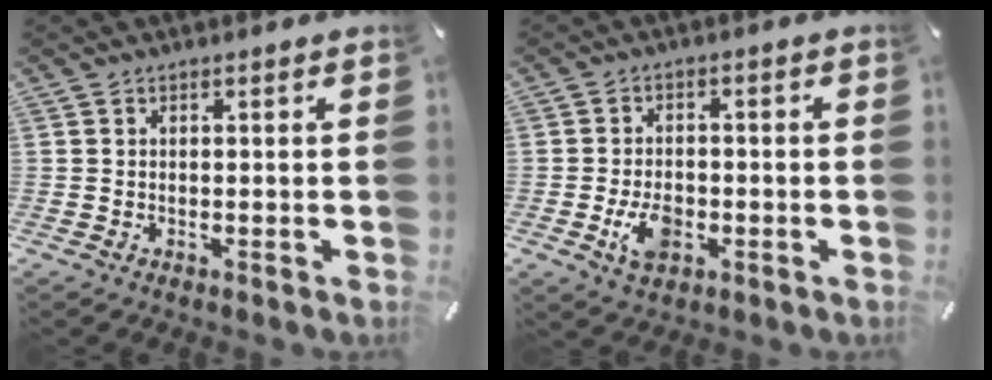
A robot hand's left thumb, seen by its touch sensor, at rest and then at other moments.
{"total": 6.9, "force": [-2.3, 4.5, 4.8], "torque": [-0.086, 0.000, -0.045]}